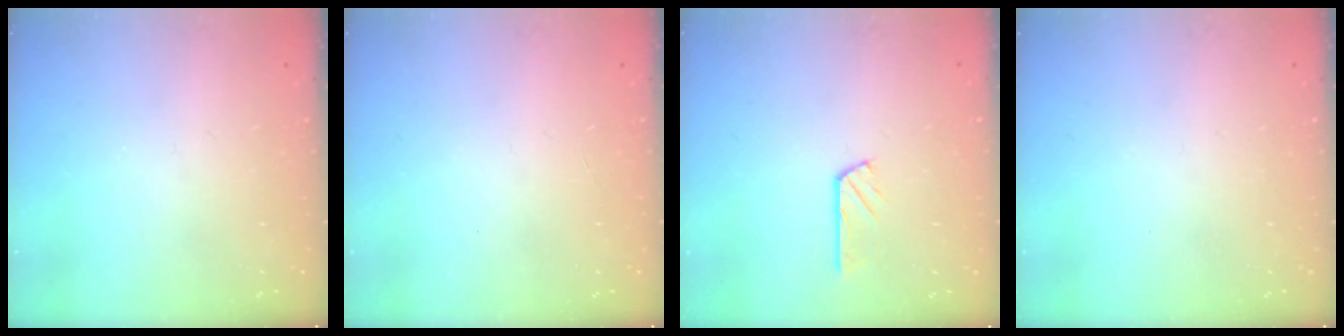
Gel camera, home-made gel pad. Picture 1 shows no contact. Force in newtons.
{"total": 0.0}
{"total": 3.3, "press": 3.3, "slide": 0.1}
{"total": 0.0}